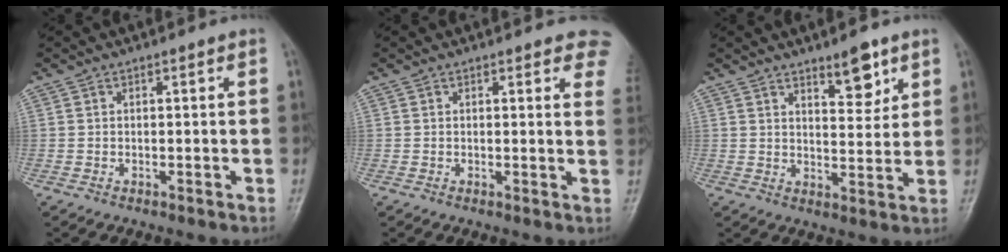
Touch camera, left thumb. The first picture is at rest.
{"total": 6.0, "force": [4.7, 2.3, 2.9], "torque": [0.001, -0.017, 0.032]}
{"total": 6.6, "force": [4.3, 2.6, 4.3], "torque": [-0.044, -0.032, 0.066]}